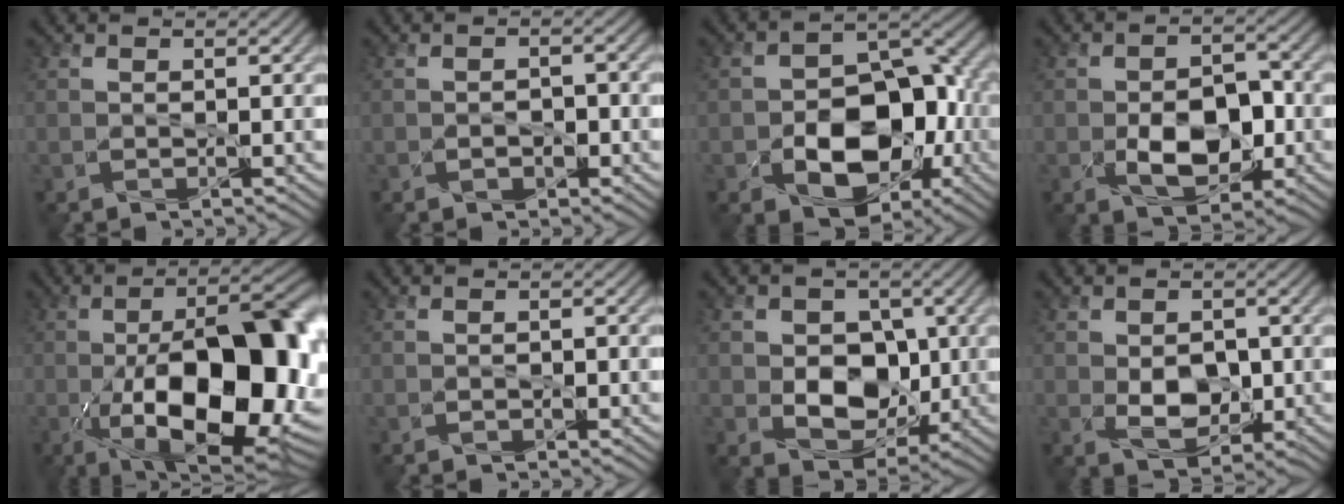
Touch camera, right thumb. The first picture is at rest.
{"total": 1.2, "force": [-0.9, 0.3, 0.7], "torque": [0.004, 0.004, -0.017]}
{"total": 13.2, "force": [-3.6, 8.6, 9.3], "torque": [-0.122, -0.023, -0.057]}
{"total": 6.6, "force": [-2.0, 3.5, 5.2], "torque": [-0.083, -0.008, -0.027]}
{"total": 17.7, "force": [-3.9, 6.4, 16.0], "torque": [-0.235, -0.011, -0.056]}
{"total": 0.6, "force": [-0.3, -0.4, 0.1], "torque": [-0.003, -0.003, -0.004]}
{"total": 8.6, "force": [-0.2, 6.1, 6.0], "torque": [-0.109, -0.013, -0.007]}
{"total": 5.0, "force": [-0.4, 3.0, 4.1], "torque": [-0.076, -0.008, -0.005]}